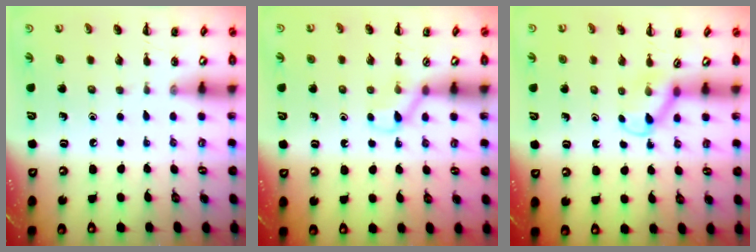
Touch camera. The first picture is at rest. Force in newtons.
{"total": 4.0, "press": 3.7, "slide": 1.5}
{"total": 3.4, "press": 3.1, "slide": 1.2}